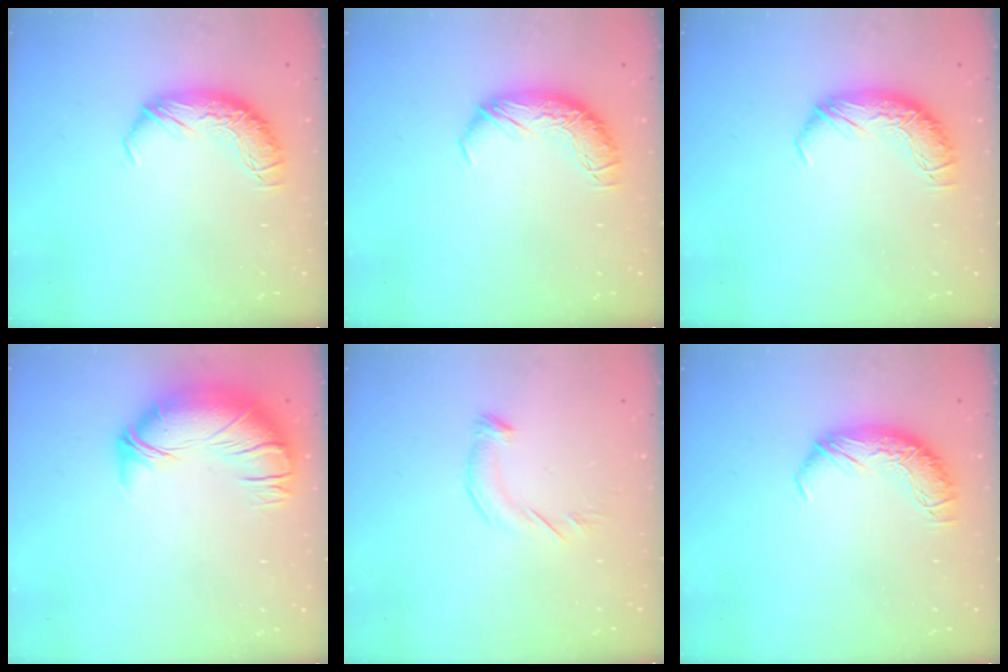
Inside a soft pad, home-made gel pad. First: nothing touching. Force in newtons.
{"total": 0.0}
{"total": 0.0}
{"total": 3.4, "press": 1.3, "slide": 3.1}
{"total": 4.6, "press": 4.6, "slide": 0.5}
{"total": 0.0}